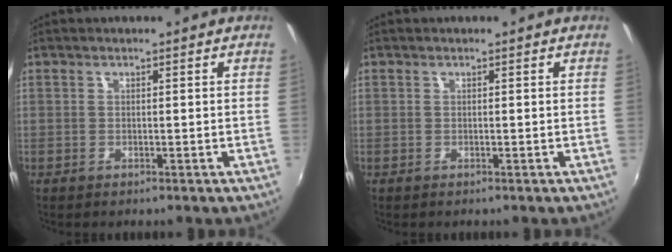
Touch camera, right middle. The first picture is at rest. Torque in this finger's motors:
{"motor_torque": [0.19, -0.16, 0.05, 0.01]}